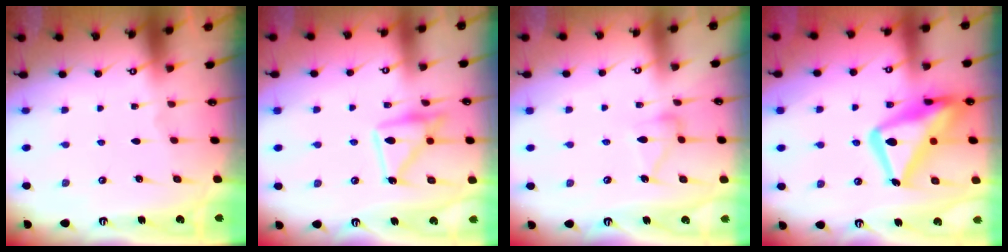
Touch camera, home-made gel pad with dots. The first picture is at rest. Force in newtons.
{"total": 14.5, "press": 14.5, "slide": 1.0}
{"total": 9.5, "press": 9.5, "slide": 0.5}
{"total": 22.2, "press": 22.2, "slide": 1.8}